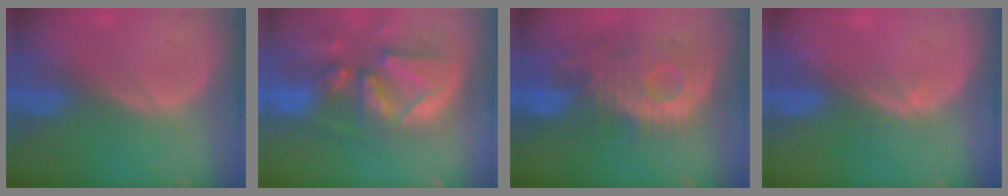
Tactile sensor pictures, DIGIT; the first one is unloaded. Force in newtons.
{"total": 13.3, "press": 11.4, "slide": 6.9}
{"total": 11.2, "press": 10.3, "slide": 4.5}
{"total": 1.0, "press": 0.7, "slide": 0.7}